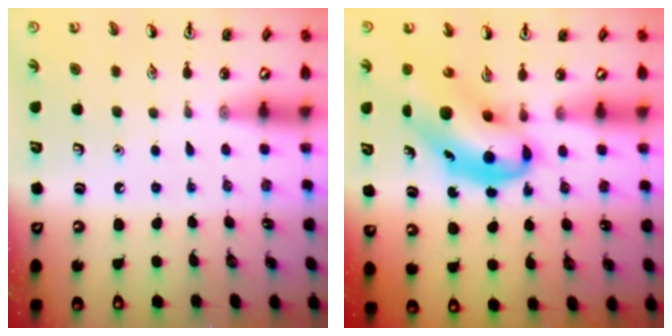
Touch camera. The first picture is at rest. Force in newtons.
{"total": 9.0, "press": 8.7, "slide": 2.6}